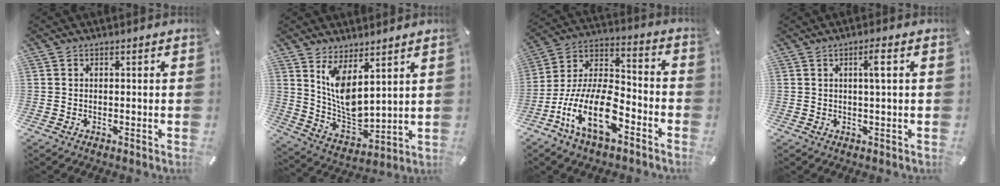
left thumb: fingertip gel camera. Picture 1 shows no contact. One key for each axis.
{"total": 9.5, "fx": 5.5, "fy": 4.5, "fz": 6.4, "tx": -0.123, "ty": -0.047, "tz": 0.103}
{"total": 18.1, "fx": -9.3, "fy": 8.6, "fz": 12.9, "tx": -0.278, "ty": 0.032, "tz": -0.166}
{"total": 3.9, "fx": 0.8, "fy": 0.2, "fz": 3.8, "tx": -0.075, "ty": -0.001, "tz": 0.011}